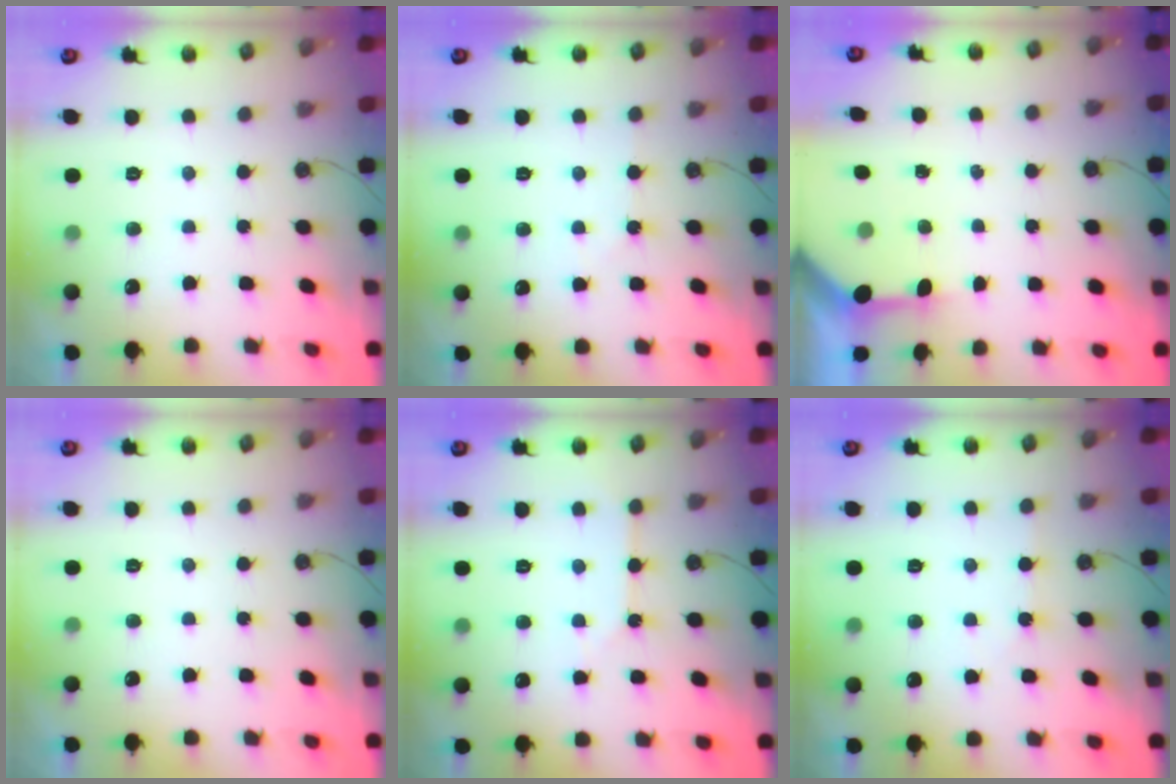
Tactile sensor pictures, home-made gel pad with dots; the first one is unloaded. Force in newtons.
{"total": 3.4, "press": 3.3, "slide": 0.6}
{"total": 3.0, "press": 3.0, "slide": 0.3}
{"total": 0.0}
{"total": 2.1, "press": 2.1, "slide": 0.3}
{"total": 2.7, "press": 2.7, "slide": 0.5}